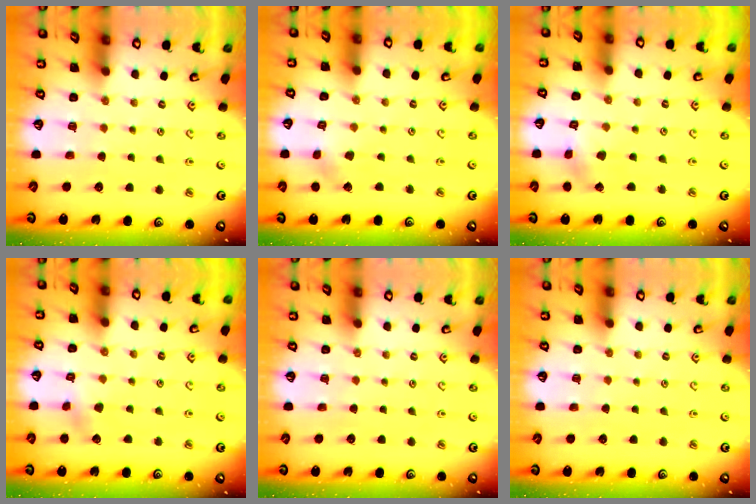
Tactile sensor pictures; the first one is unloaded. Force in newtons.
{"total": 2.3, "press": 2.3, "slide": 0.6}
{"total": 2.6, "press": 2.6, "slide": 0.2}
{"total": 3.6, "press": 3.6, "slide": 0.4}
{"total": 0.0}
{"total": 0.0}